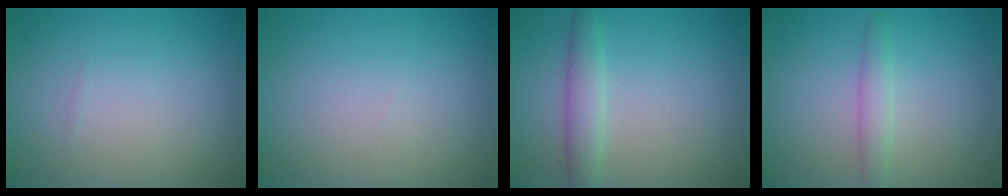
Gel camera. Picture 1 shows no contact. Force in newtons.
{"total": 0.0}
{"total": 2.5, "press": 2.5, "slide": 0.2}
{"total": 1.8, "press": 1.8, "slide": 0.1}